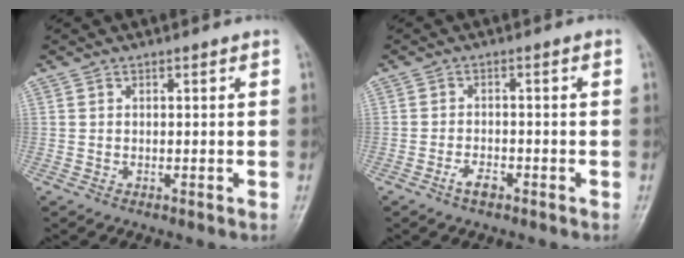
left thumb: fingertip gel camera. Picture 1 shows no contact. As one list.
[{"total": 2.6, "force": [-1.7, 1.1, 1.6], "torque": [-0.034, 0.010, -0.033]}]